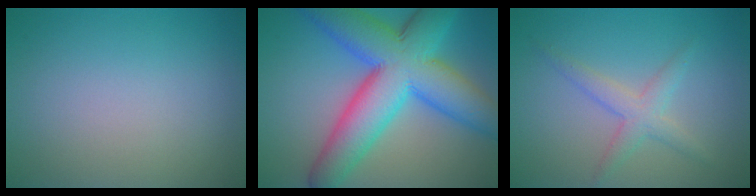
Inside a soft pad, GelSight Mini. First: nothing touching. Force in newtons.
{"total": 12.6, "press": 12.6, "slide": 0.2}
{"total": 2.5, "press": 2.5, "slide": 0.2}